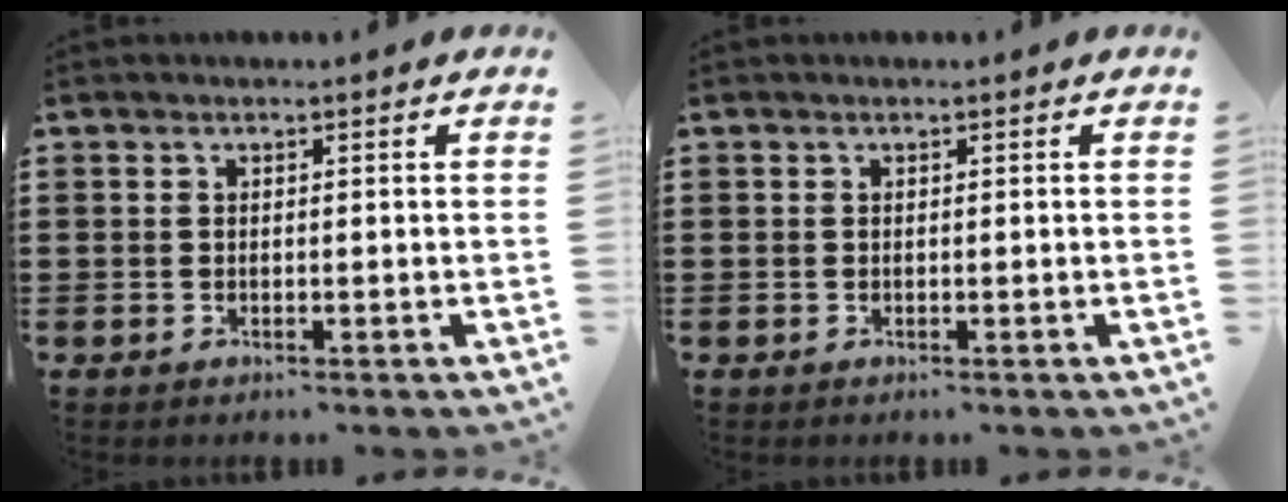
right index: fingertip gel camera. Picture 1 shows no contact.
{"total": 0.0}